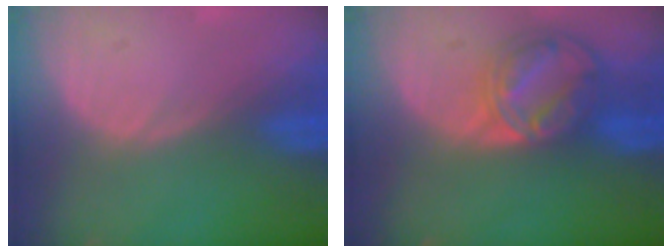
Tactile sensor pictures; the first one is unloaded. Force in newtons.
{"total": 8.7, "press": 7.5, "slide": 4.6}